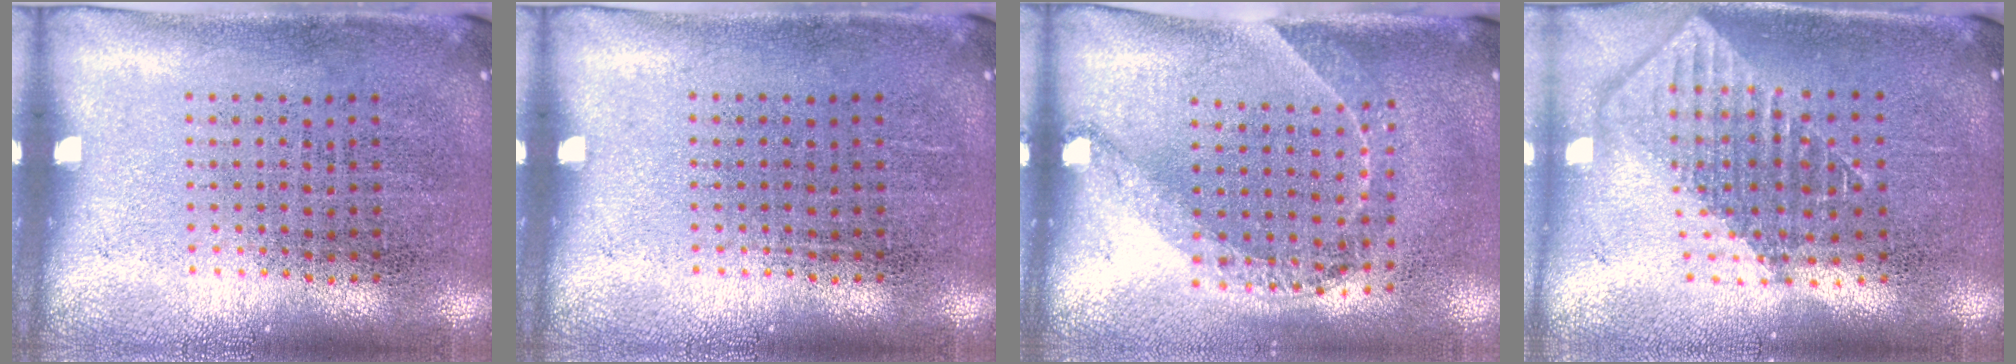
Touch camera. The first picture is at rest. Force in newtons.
{"total": 0.0}
{"total": 1.5, "press": 1.1, "slide": 0.9}
{"total": 1.9, "press": 1.5, "slide": 1.2}